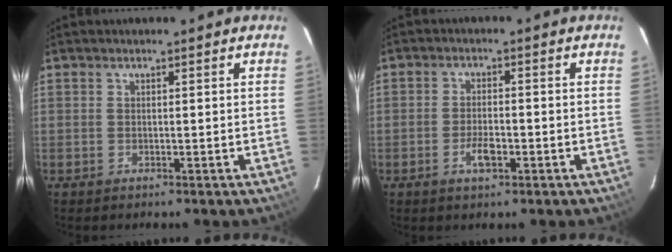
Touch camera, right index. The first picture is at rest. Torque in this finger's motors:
{"motor_torque": [0.53, 0.11, 0.22, 0.05]}